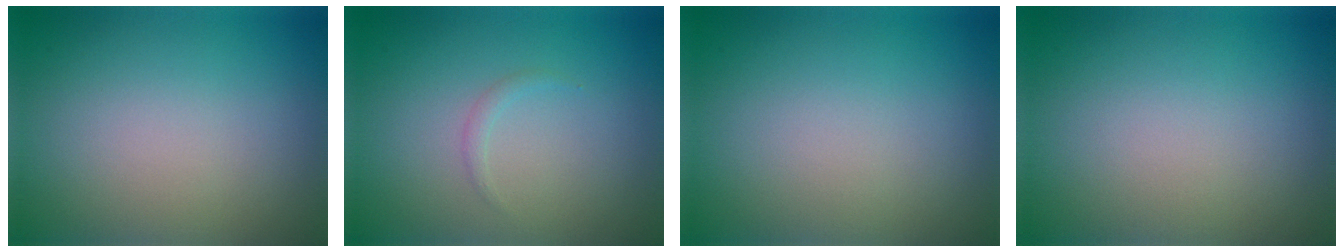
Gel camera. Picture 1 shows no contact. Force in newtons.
{"total": 0.7, "press": 0.7, "slide": 0.1}
{"total": 0.0}
{"total": 0.0}